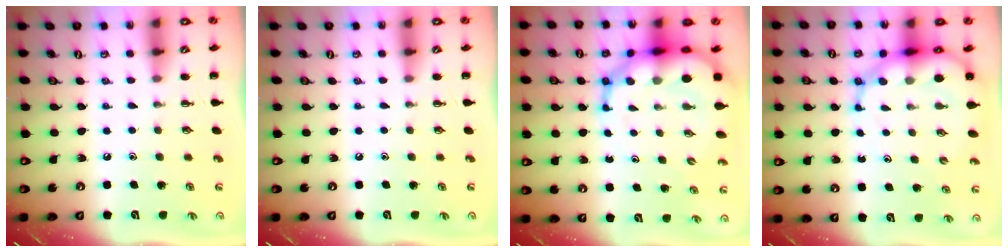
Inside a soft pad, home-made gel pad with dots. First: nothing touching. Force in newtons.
{"total": 0.0}
{"total": 14.7, "press": 14.3, "slide": 3.6}
{"total": 11.8, "press": 11.2, "slide": 3.5}